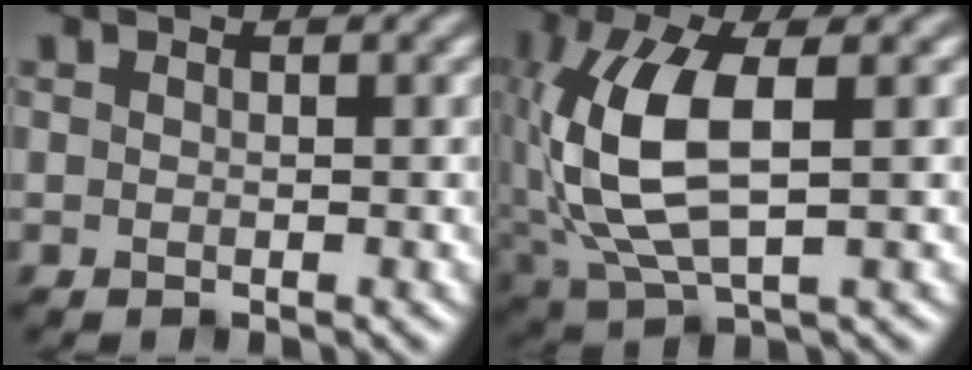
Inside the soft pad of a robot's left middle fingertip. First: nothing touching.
{"total": 8.4, "force": [0.3, 3.9, 7.4], "torque": [-0.175, 0.003, 0.009]}